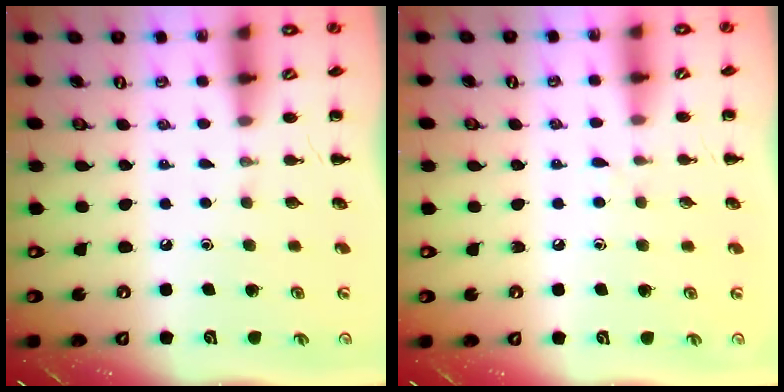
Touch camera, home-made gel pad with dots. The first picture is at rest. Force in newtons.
{"total": 3.0, "press": 2.6, "slide": 1.5}